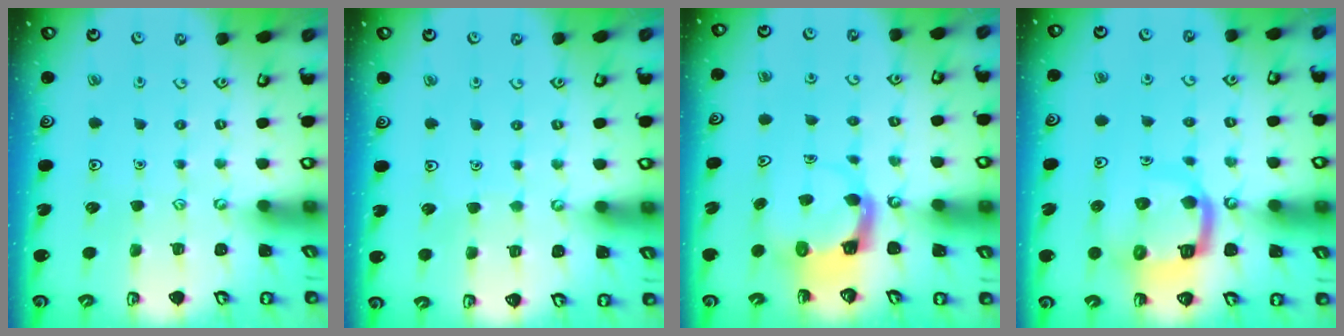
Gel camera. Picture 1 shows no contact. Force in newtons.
{"total": 1.3, "press": 1.3, "slide": 0.1}
{"total": 4.4, "press": 4.4, "slide": 0.3}
{"total": 10.7, "press": 10.6, "slide": 1.4}